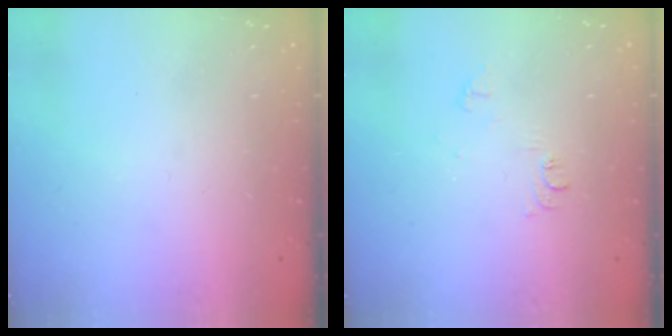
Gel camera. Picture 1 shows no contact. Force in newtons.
{"total": 6.3, "press": 6.3, "slide": 0.7}